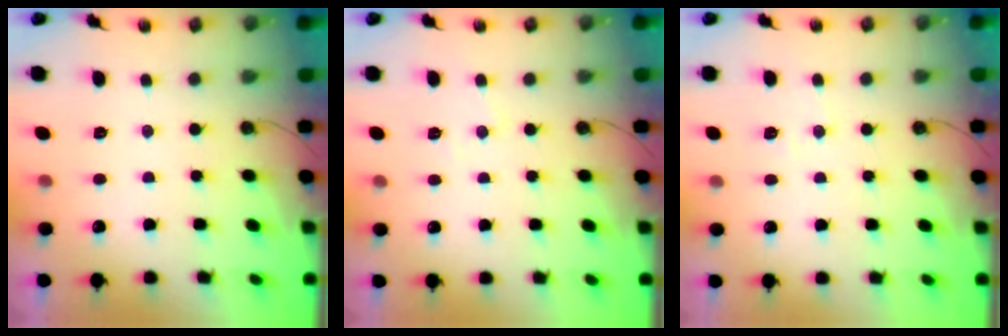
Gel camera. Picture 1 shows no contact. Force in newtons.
{"total": 5.0, "press": 4.9, "slide": 0.7}
{"total": 5.1, "press": 5.0, "slide": 0.8}